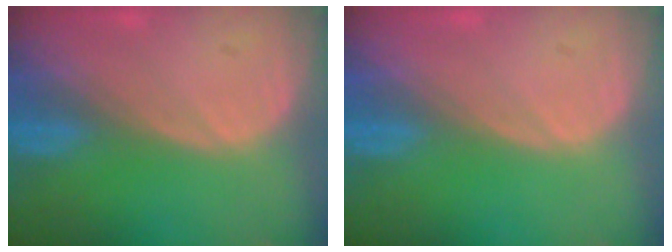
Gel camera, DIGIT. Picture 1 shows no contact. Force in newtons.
{"total": 0.0}